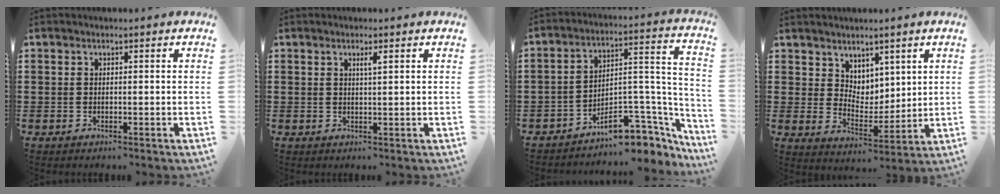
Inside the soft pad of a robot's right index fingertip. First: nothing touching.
{"total": 1.5, "force": [0.7, 0.2, 1.3], "torque": [-0.026, 0.001, 0.011]}
{"total": 7.7, "force": [-5.5, 3.6, 4.0], "torque": [-0.054, 0.008, -0.099]}
{"total": 5.2, "force": [3.9, 3.3, -0.4], "torque": [-0.018, -0.014, 0.075]}